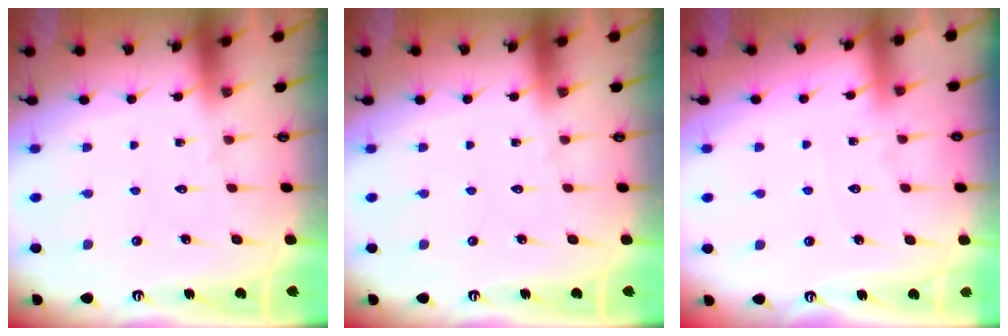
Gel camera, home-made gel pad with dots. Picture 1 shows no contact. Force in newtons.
{"total": 0.0}
{"total": 3.6, "press": 3.6, "slide": 0.6}